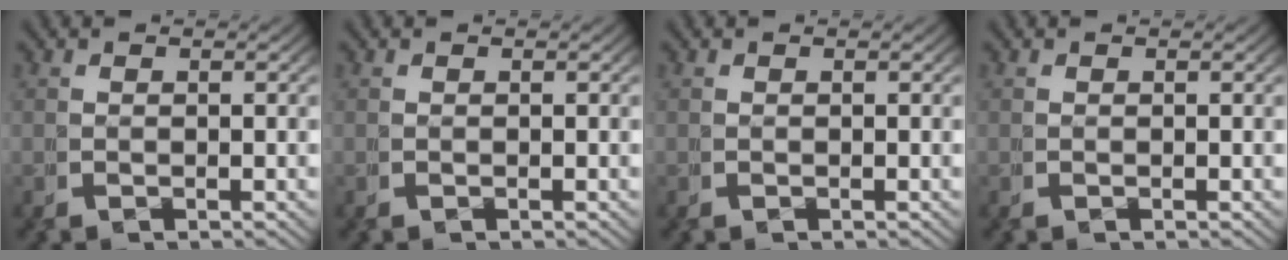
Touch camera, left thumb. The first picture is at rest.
{"total": 0.0}
{"total": 0.0}
{"total": 0.0}